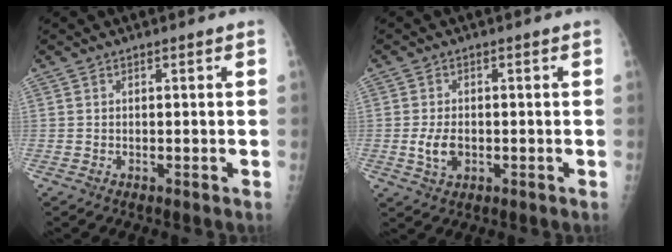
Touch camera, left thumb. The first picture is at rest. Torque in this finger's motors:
{"motor_torque": [-0.31, 0.47, 0.52, 0.12, 0.08]}